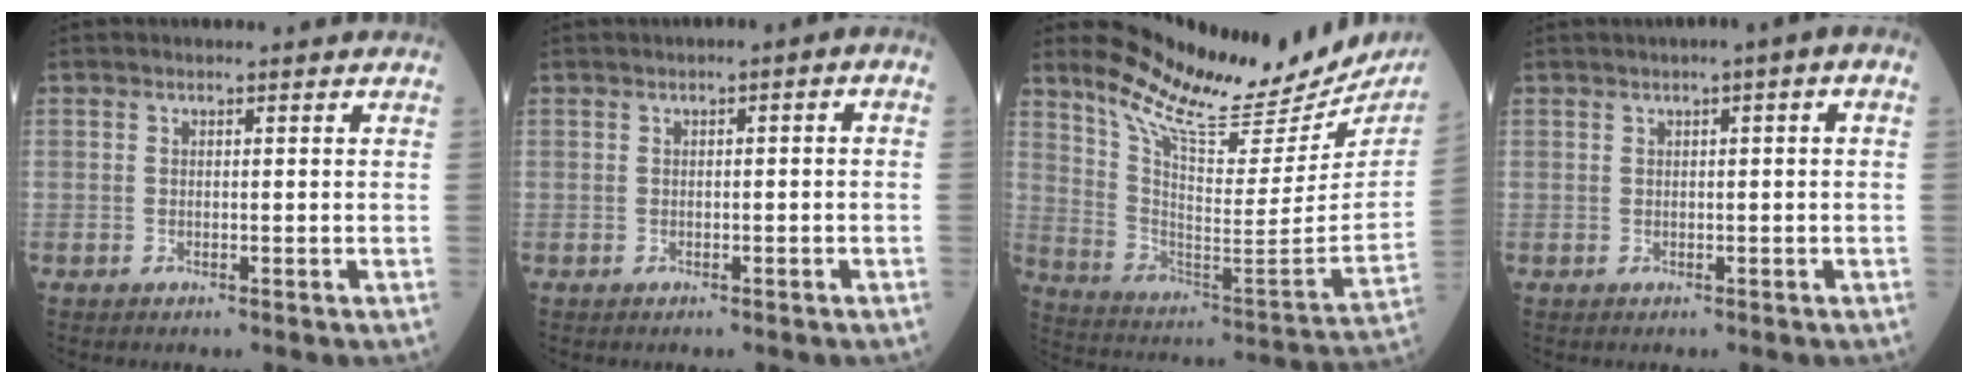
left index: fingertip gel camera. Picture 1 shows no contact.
{"total": 1.8, "force": [-0.1, 0.5, 1.8], "torque": [-0.020, 0.009, -0.005]}
{"total": 24.3, "force": [21.4, 4.8, 10.5], "torque": [-0.175, -0.075, 0.305]}
{"total": 3.8, "force": [1.1, 0.4, 3.6], "torque": [-0.046, 0.012, 0.011]}